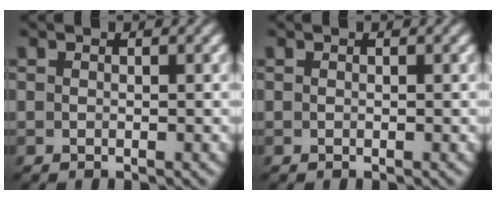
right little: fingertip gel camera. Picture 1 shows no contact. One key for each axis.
{"total": 0.0}